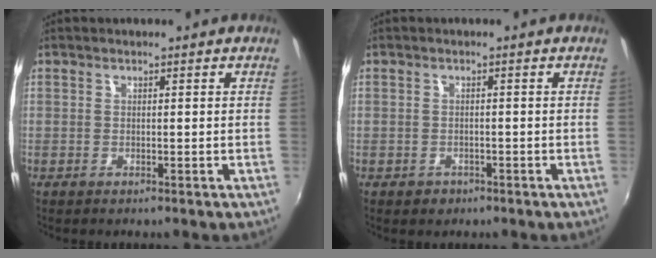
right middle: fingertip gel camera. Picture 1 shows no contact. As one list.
[{"total": 2.1, "force": [-1.1, 1.6, 0.6], "torque": [-0.013, -0.003, -0.015]}]